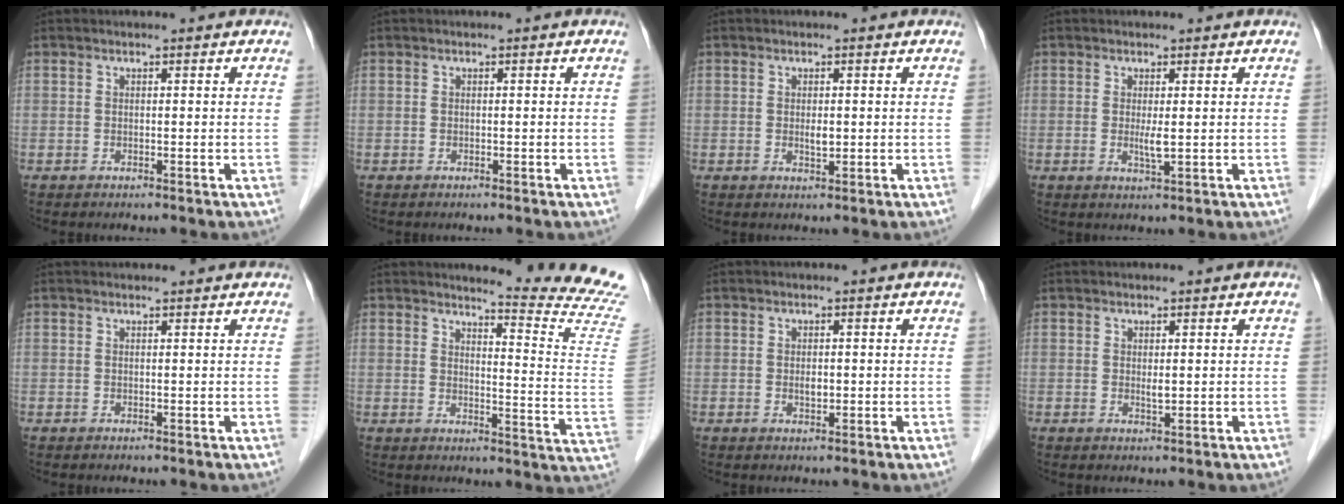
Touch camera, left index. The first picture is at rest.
{"total": 0.0}
{"total": 1.4, "force": [-0.1, 0.7, 1.3], "torque": [-0.020, -0.006, 0.000]}
{"total": 1.9, "force": [0.0, 0.2, 1.9], "torque": [-0.038, -0.008, 0.003]}
{"total": 1.7, "force": [1.6, 0.4, 0.2], "torque": [-0.009, 0.020, 0.023]}
{"total": 14.6, "force": [14.1, -3.0, 2.5], "torque": [-0.041, -0.151, 0.149]}
{"total": 1.3, "force": [-0.2, 0.7, 1.0], "torque": [-0.017, -0.004, -0.002]}
{"total": 1.0, "force": [0.2, 0.4, 1.0], "torque": [-0.017, -0.006, 0.004]}